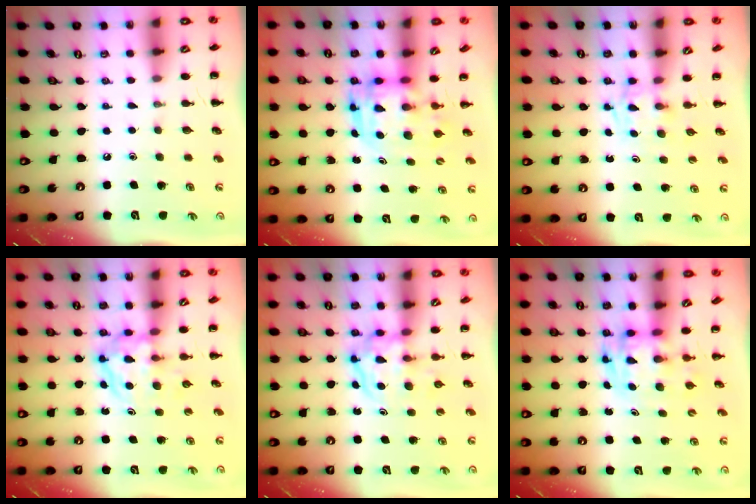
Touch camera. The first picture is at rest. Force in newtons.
{"total": 3.7, "press": 3.6, "slide": 0.7}
{"total": 1.8, "press": 1.4, "slide": 1.1}
{"total": 3.9, "press": 3.9, "slide": 0.5}
{"total": 3.9, "press": 3.9, "slide": 0.4}
{"total": 3.4, "press": 3.4, "slide": 0.6}